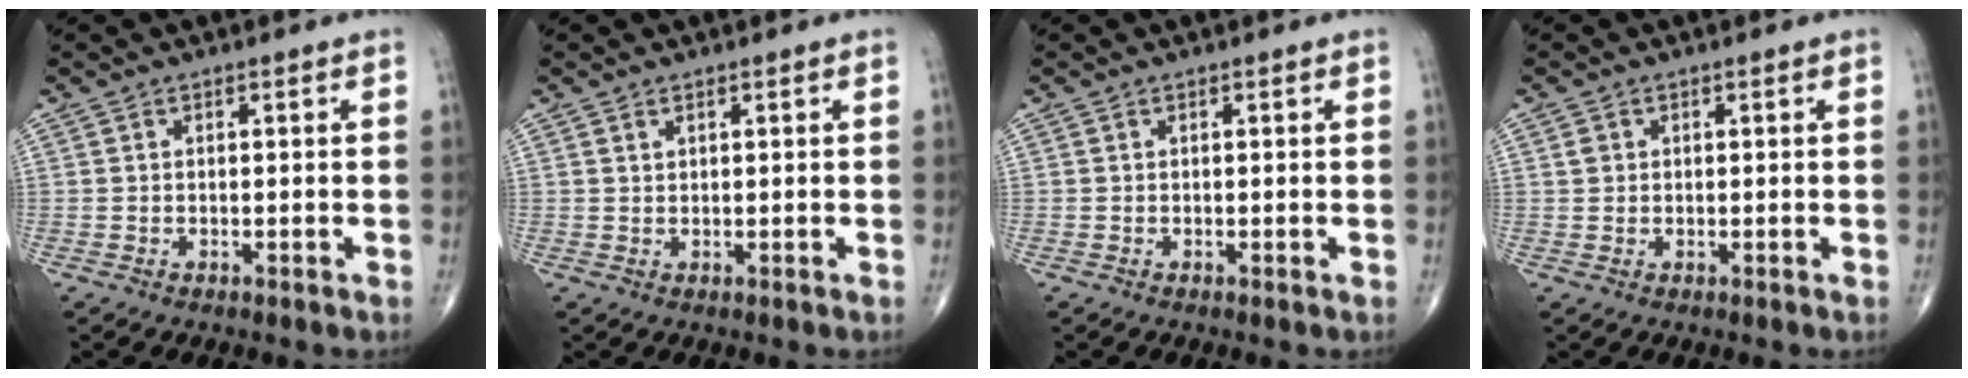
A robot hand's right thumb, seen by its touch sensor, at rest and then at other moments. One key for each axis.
{"total": 0.8, "fx": 0.6, "fy": 0.3, "fz": 0.4, "tx": -0.003, "ty": -0.002, "tz": 0.010}
{"total": 0.0}
{"total": 1.3, "fx": 0.4, "fy": 1.2, "fz": 0.5, "tx": -0.003, "ty": 0.001, "tz": 0.006}